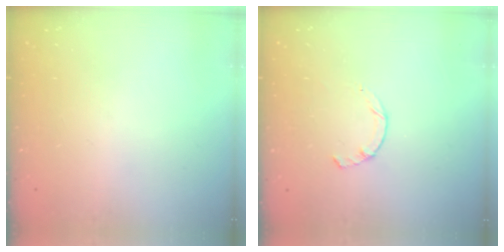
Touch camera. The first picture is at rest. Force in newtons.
{"total": 1.7, "press": 1.6, "slide": 0.4}